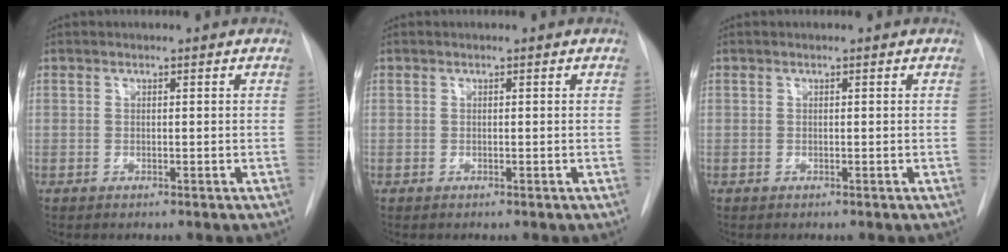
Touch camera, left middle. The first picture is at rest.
{"total": 0.0}
{"total": 0.0}